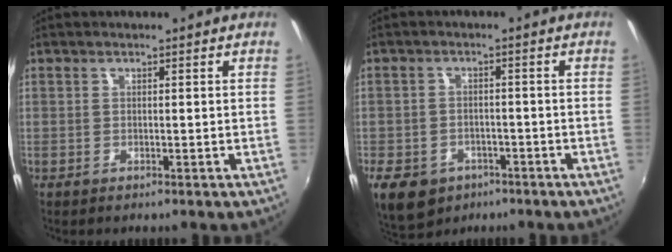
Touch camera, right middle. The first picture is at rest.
{"total": 12.1, "force": [-6.6, 8.6, 5.4], "torque": [-0.146, -0.019, -0.096]}